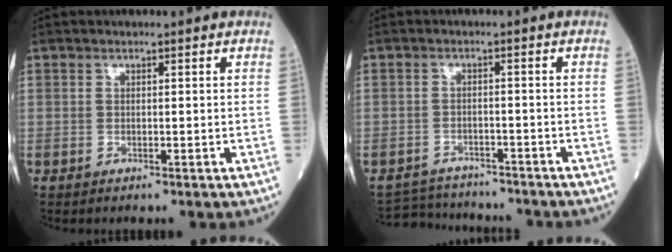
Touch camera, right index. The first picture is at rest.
{"total": 6.8, "force": [-6.6, 1.9, 0.3], "torque": [-0.004, 0.007, -0.095]}